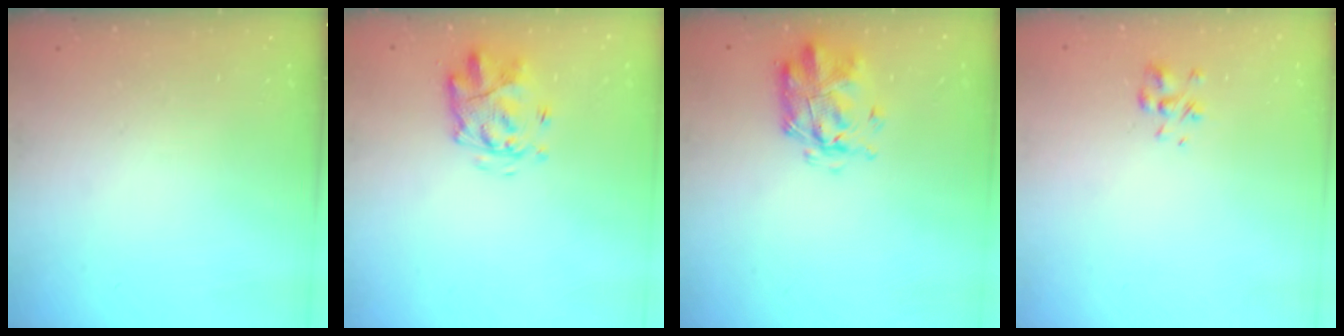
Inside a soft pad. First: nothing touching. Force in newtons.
{"total": 3.8, "press": 3.3, "slide": 1.7}
{"total": 3.0, "press": 2.8, "slide": 1.0}
{"total": 2.2, "press": 2.1, "slide": 0.8}